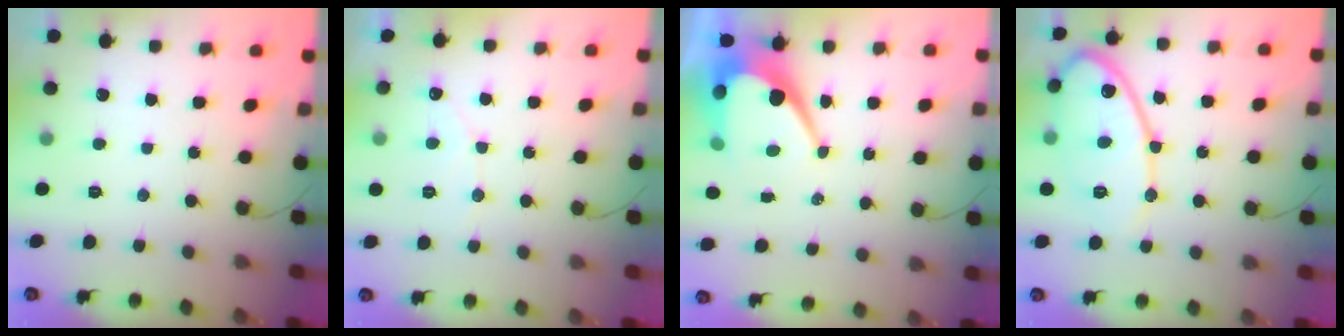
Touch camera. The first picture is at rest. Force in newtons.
{"total": 4.2, "press": 4.2, "slide": 0.3}
{"total": 12.2, "press": 12.2, "slide": 0.8}
{"total": 15.6, "press": 15.6, "slide": 1.4}